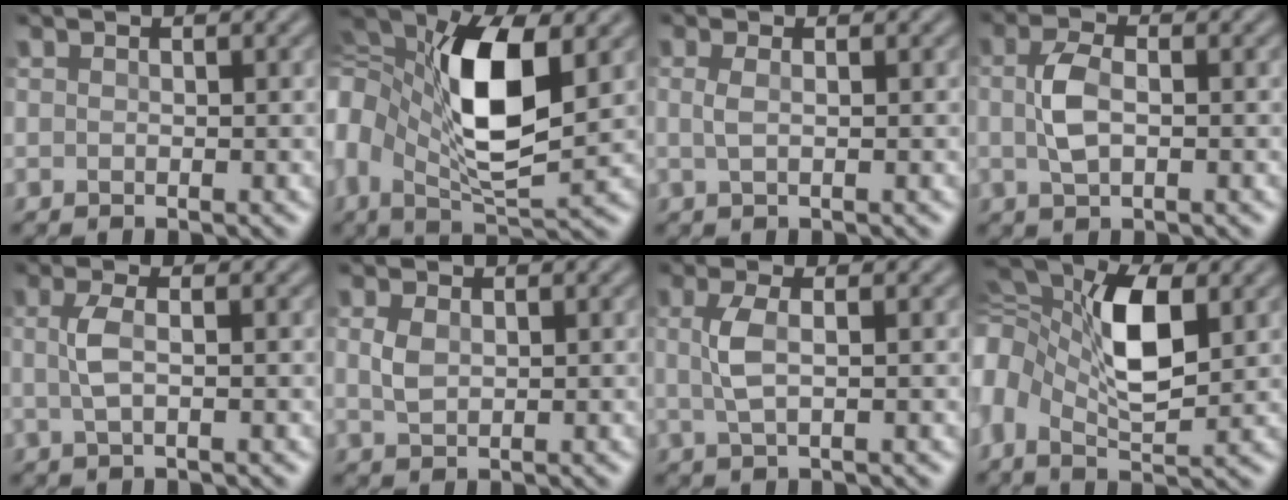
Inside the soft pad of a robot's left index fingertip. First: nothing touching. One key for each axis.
{"total": 12.4, "fx": 2.0, "fy": 6.5, "fz": 10.4, "tx": -0.216, "ty": 0.005, "tz": 0.035}
{"total": 1.2, "fx": 0.0, "fy": 0.3, "fz": 1.2, "tx": -0.031, "ty": 0.001, "tz": 0.002}
{"total": 3.2, "fx": -0.1, "fy": 1.6, "fz": 2.8, "tx": -0.062, "ty": 0.004, "tz": -0.003}
{"total": 2.2, "fx": 0.0, "fy": 0.5, "fz": 2.2, "tx": -0.050, "ty": 0.002, "tz": -0.001}
{"total": 1.6, "fx": 0.2, "fy": 1.0, "fz": 1.2, "tx": -0.029, "ty": 0.003, "tz": 0.004}
{"total": 2.5, "fx": 0.2, "fy": 0.6, "fz": 2.4, "tx": -0.058, "ty": 0.004, "tz": 0.002}
{"total": 9.4, "fx": 1.8, "fy": 4.6, "fz": 8.0, "tx": -0.169, "ty": 0.014, "tz": 0.019}